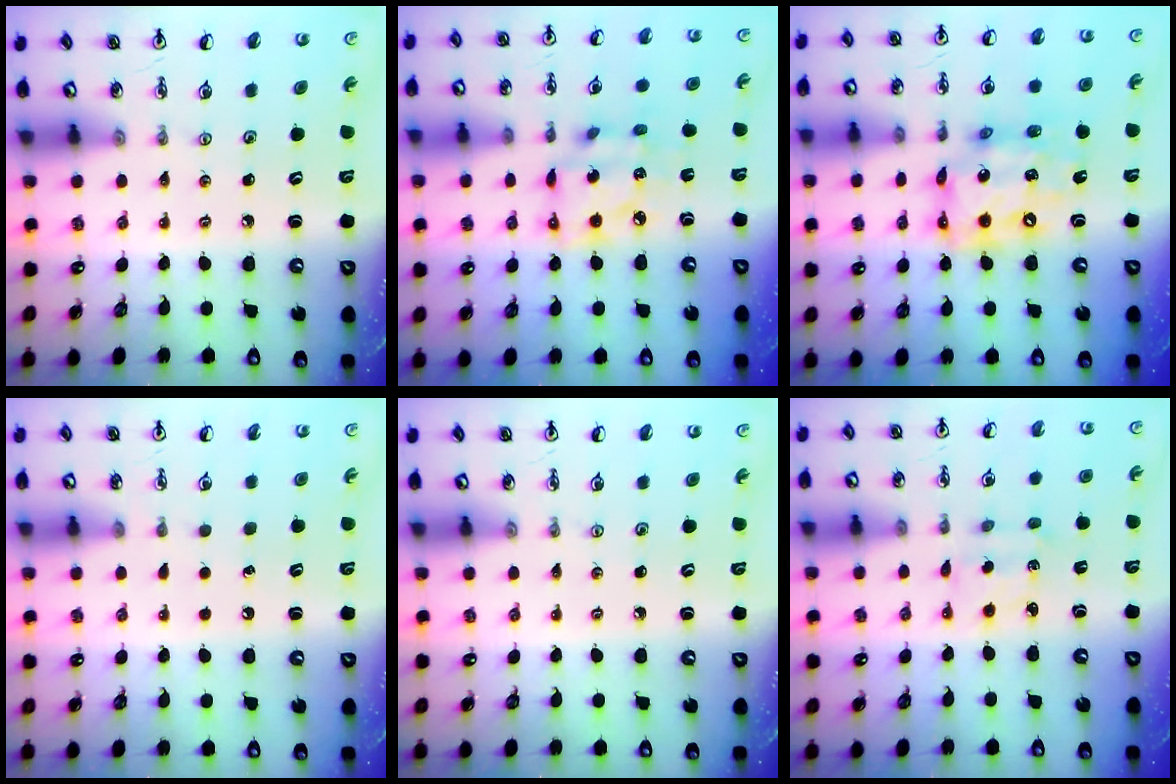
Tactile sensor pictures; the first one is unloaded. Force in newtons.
{"total": 11.1, "press": 11.1, "slide": 0.7}
{"total": 14.1, "press": 14.1, "slide": 0.9}
{"total": 1.4, "press": 1.4, "slide": 0.1}
{"total": 0.0}
{"total": 1.9, "press": 1.8, "slide": 0.6}